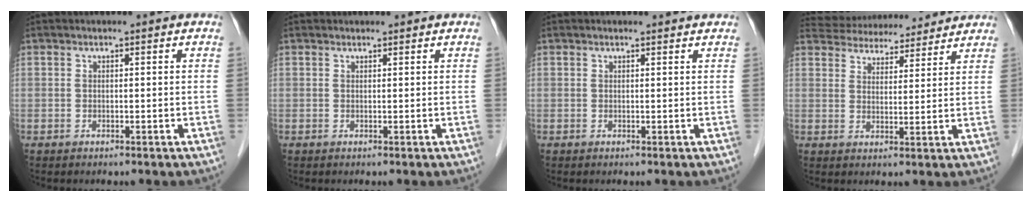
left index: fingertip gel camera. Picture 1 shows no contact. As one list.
[{"total": 0.6, "force": [0.6, 0.2, 0.0], "torque": [-0.006, 0.006, 0.010]}, {"total": 2.0, "force": [2.0, 0.3, 0.4], "torque": [-0.012, 0.006, 0.017]}, {"total": 13.1, "force": [12.4, 3.4, 2.7], "torque": [-0.041, 0.029, 0.176]}]